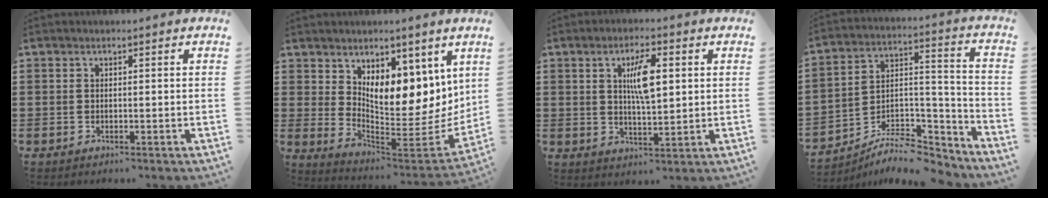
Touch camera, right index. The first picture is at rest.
{"total": 8.1, "force": [5.5, 4.2, 4.2], "torque": [-0.064, -0.065, 0.097]}
{"total": 6.7, "force": [1.7, 2.1, 6.2], "torque": [-0.109, 0.003, 0.022]}
{"total": 8.8, "force": [-7.5, 3.0, 3.5], "torque": [-0.049, 0.024, -0.140]}